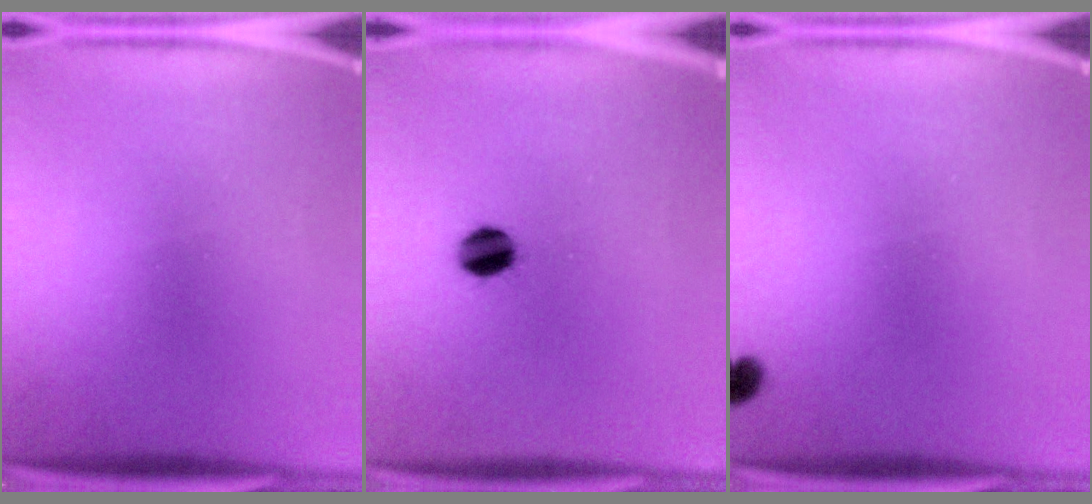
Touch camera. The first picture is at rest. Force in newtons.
{"total": 5.3}
{"total": 1.5}